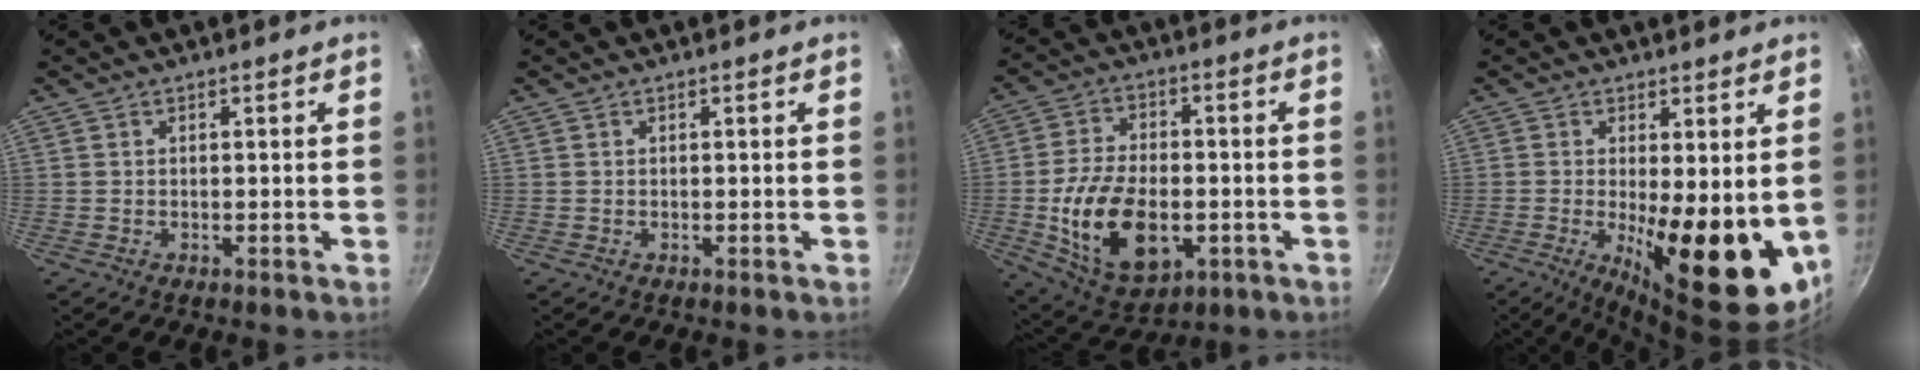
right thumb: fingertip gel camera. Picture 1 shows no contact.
{"total": 0.0}
{"total": 17.5, "force": [-3.6, 10.5, 13.6], "torque": [-0.233, 0.009, -0.047]}
{"total": 15.4, "force": [-1.0, 5.2, 14.5], "torque": [-0.185, -0.024, -0.003]}